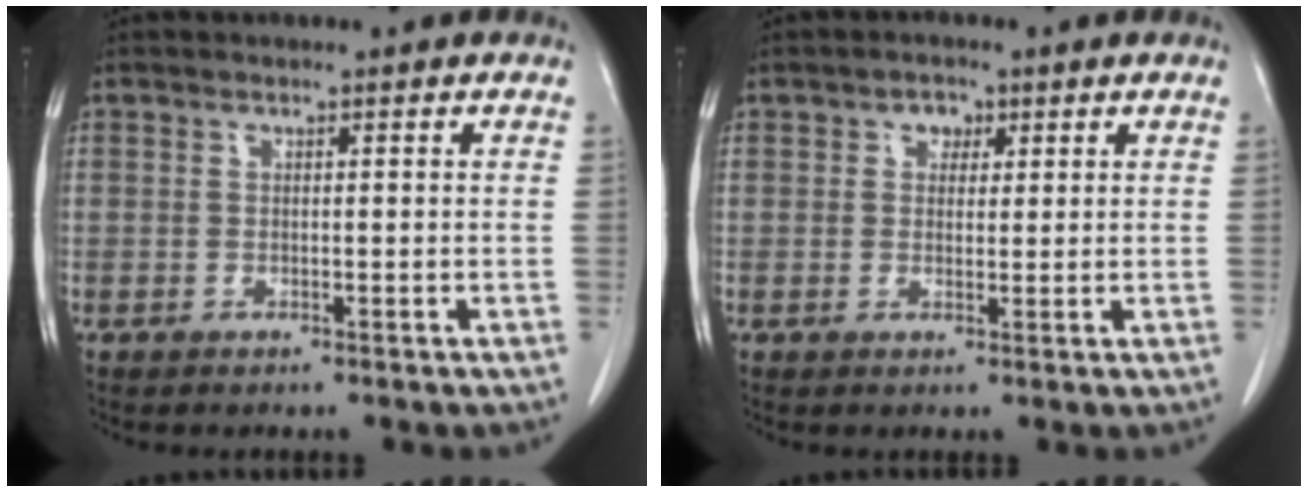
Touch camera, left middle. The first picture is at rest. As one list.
[{"total": 2.3, "force": [1.0, 1.7, 1.1], "torque": [-0.015, 0.005, 0.015]}]